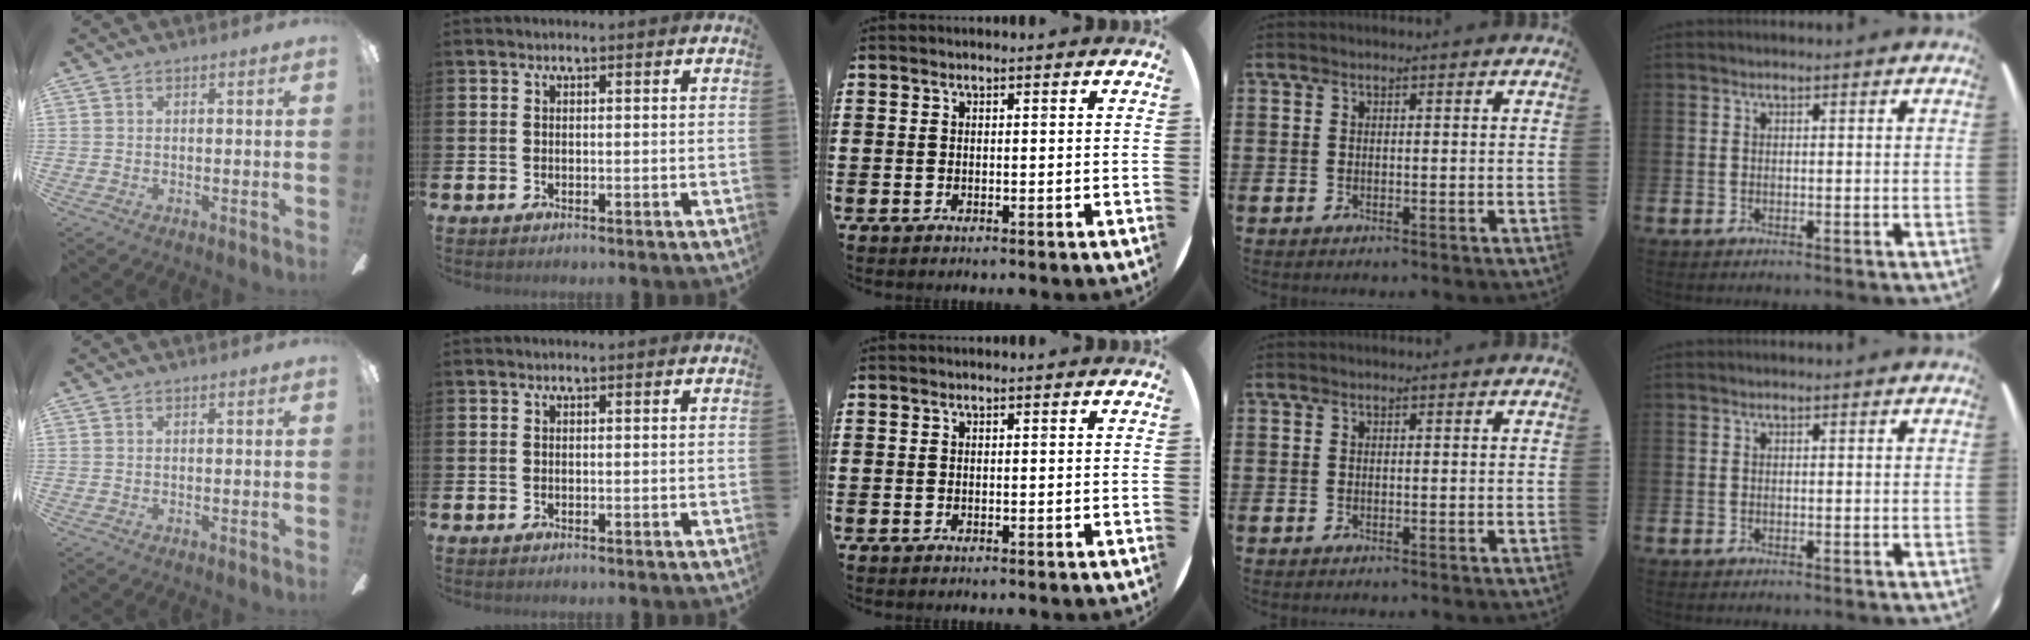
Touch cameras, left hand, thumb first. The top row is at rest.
{}